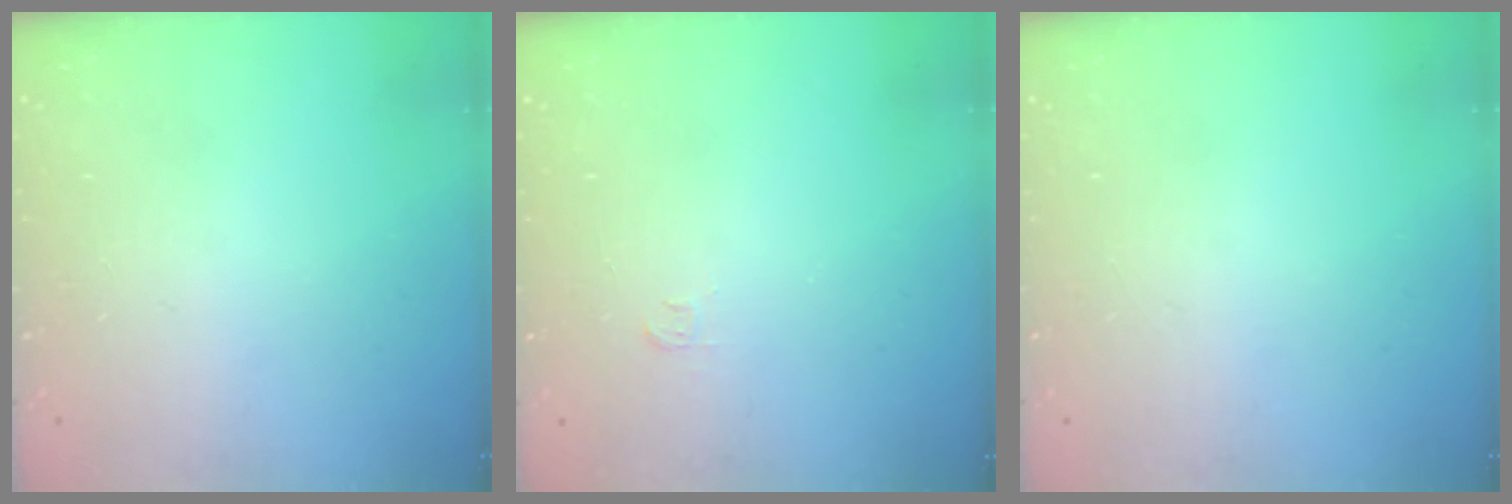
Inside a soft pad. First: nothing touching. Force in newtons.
{"total": 3.0, "press": 3.0, "slide": 0.3}
{"total": 0.0}